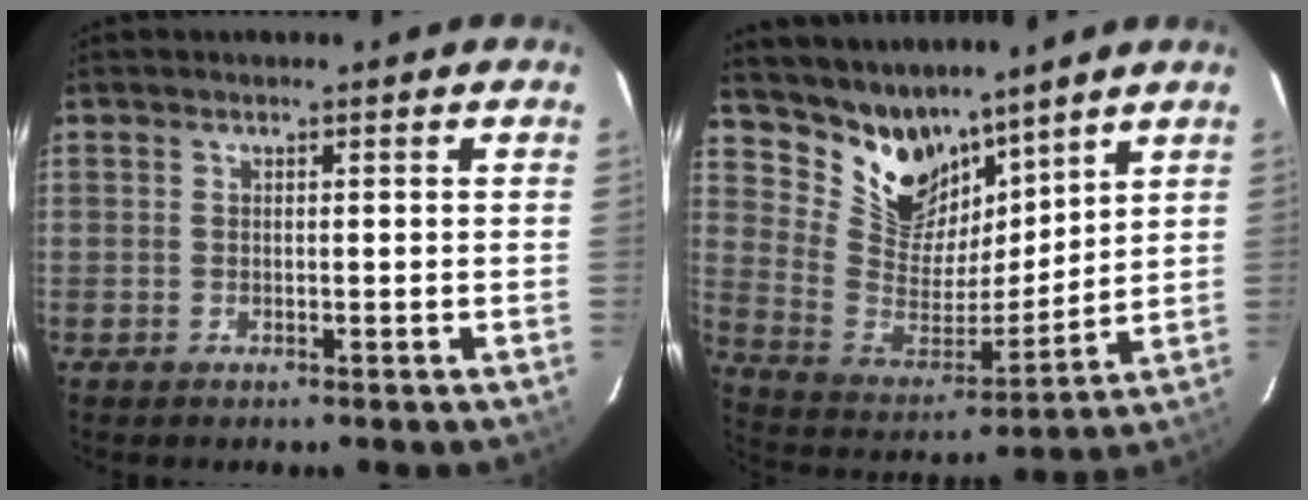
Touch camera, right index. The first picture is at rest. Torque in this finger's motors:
{"motor_torque": [-0.34, 0.58, -0.03, -0.01]}